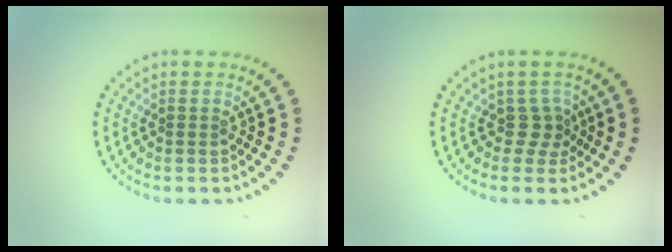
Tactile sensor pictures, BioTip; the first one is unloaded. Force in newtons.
{"total": 1.9, "press": 1.2, "slide": 1.4}